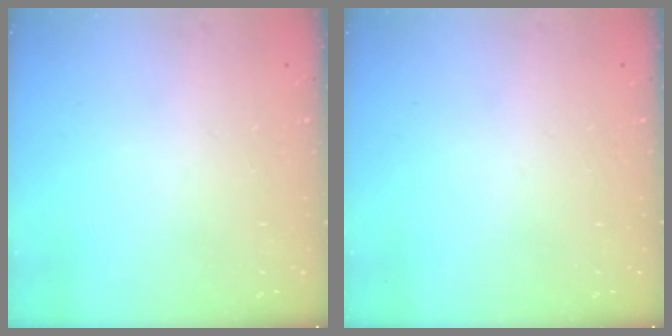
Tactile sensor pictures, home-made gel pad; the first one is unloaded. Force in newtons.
{"total": 0.0}